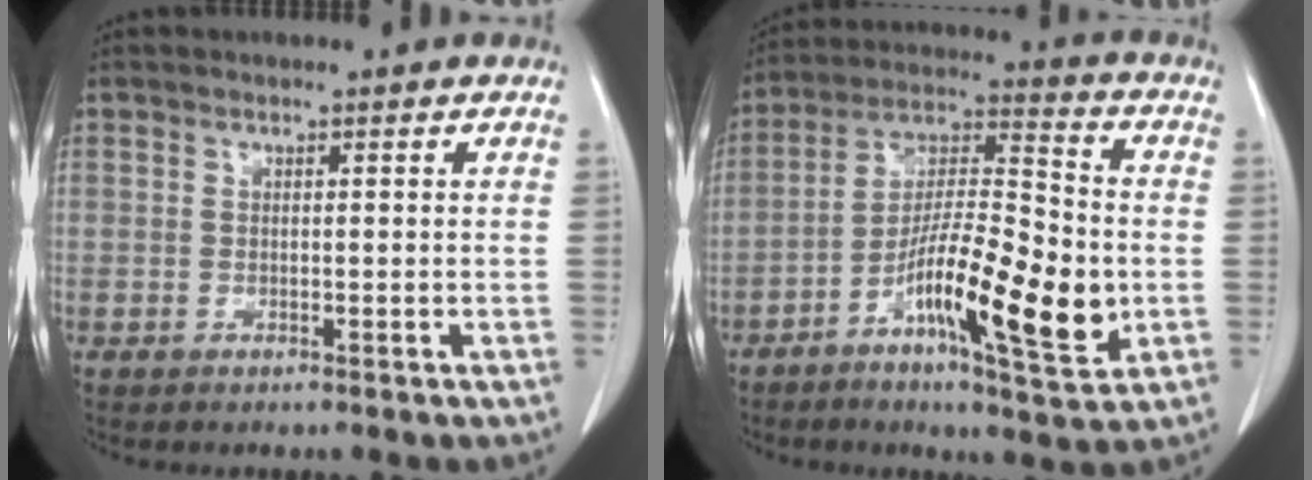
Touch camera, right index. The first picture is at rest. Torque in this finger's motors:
{"motor_torque": [1.34, -0.80, 0.86, 0.21]}